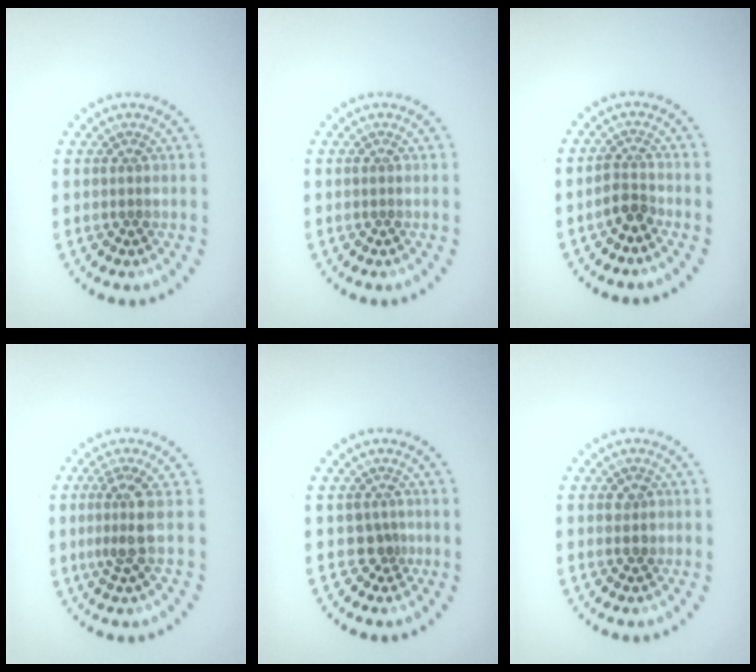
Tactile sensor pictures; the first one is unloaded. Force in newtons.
{"total": 0.0}
{"total": 1.9, "press": 1.5, "slide": 1.1}
{"total": 2.6, "press": 1.9, "slide": 1.8}
{"total": 1.2, "press": 0.7, "slide": 1.0}
{"total": 1.3, "press": 1.3, "slide": 0.3}